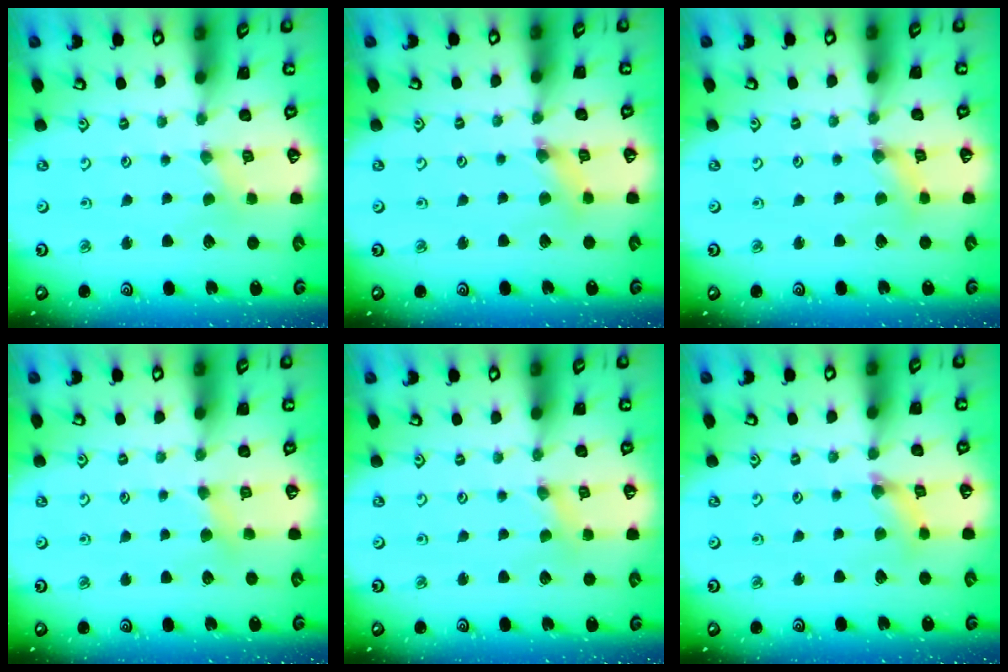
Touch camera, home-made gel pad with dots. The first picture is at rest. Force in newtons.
{"total": 2.7, "press": 2.7, "slide": 0.3}
{"total": 1.7, "press": 1.7, "slide": 0.2}
{"total": 3.0, "press": 3.0, "slide": 0.4}
{"total": 0.7, "press": 0.7, "slide": 0.1}
{"total": 3.8, "press": 3.7, "slide": 0.3}